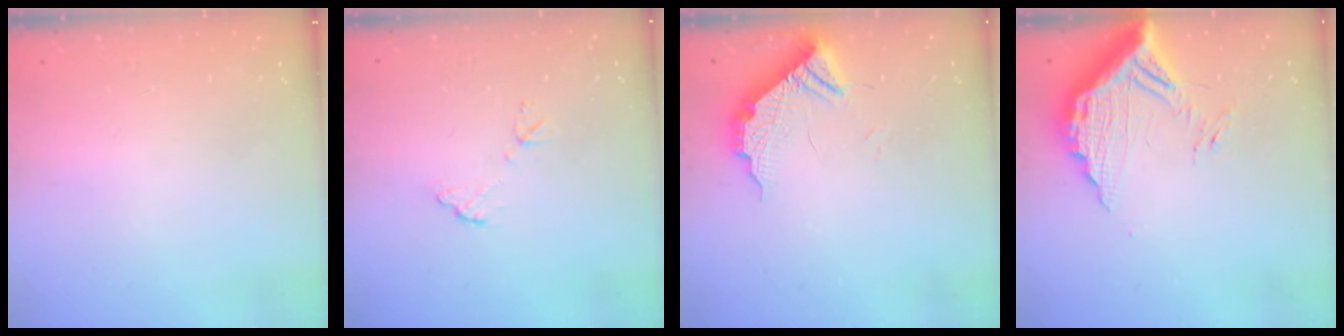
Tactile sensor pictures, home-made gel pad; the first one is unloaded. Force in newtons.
{"total": 7.3, "press": 7.3, "slide": 0.3}
{"total": 11.0, "press": 11.0, "slide": 0.6}
{"total": 12.3, "press": 12.3, "slide": 1.0}